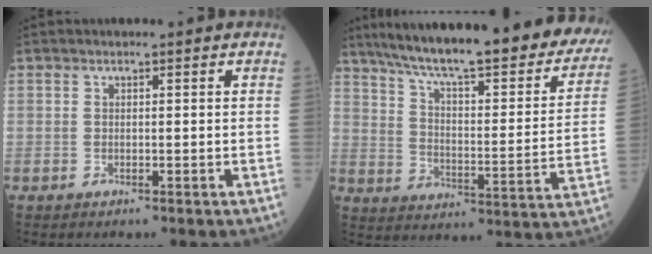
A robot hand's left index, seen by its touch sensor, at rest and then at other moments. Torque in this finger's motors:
{"motor_torque": [0.41, -0.78, 0.96, 0.21]}